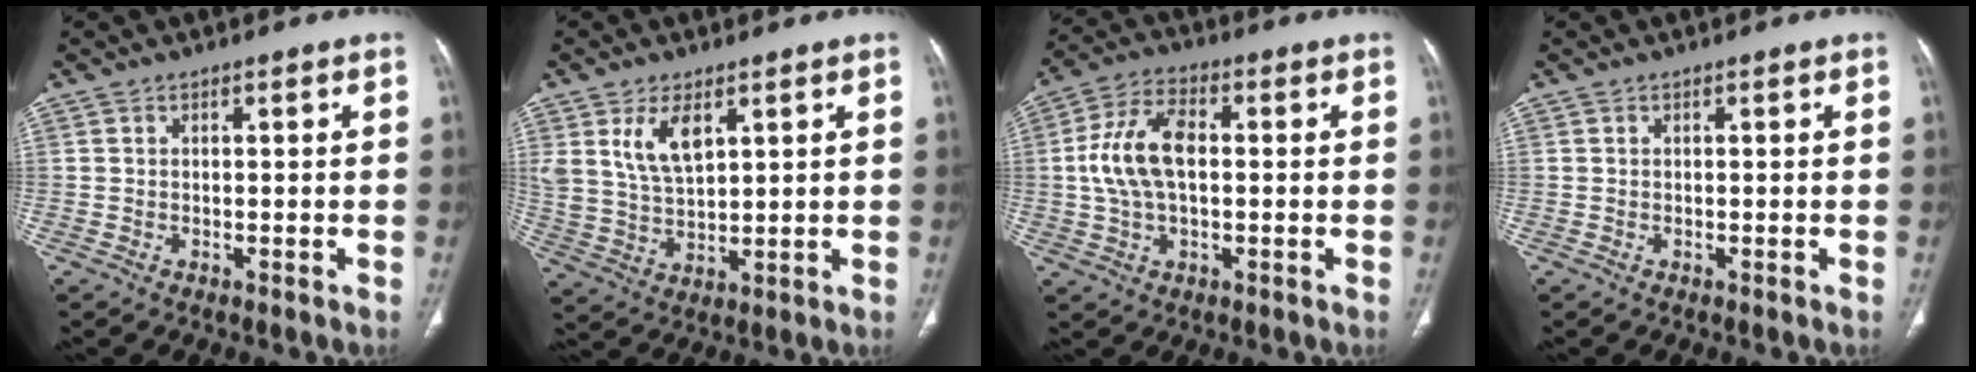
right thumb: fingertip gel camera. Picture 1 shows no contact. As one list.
[{"total": 8.2, "force": [3.9, 4.1, 6.0], "torque": [-0.106, -0.018, 0.086]}, {"total": 11.4, "force": [0.6, 6.4, 9.4], "torque": [-0.189, 0.020, 0.009]}, {"total": 0.0}]